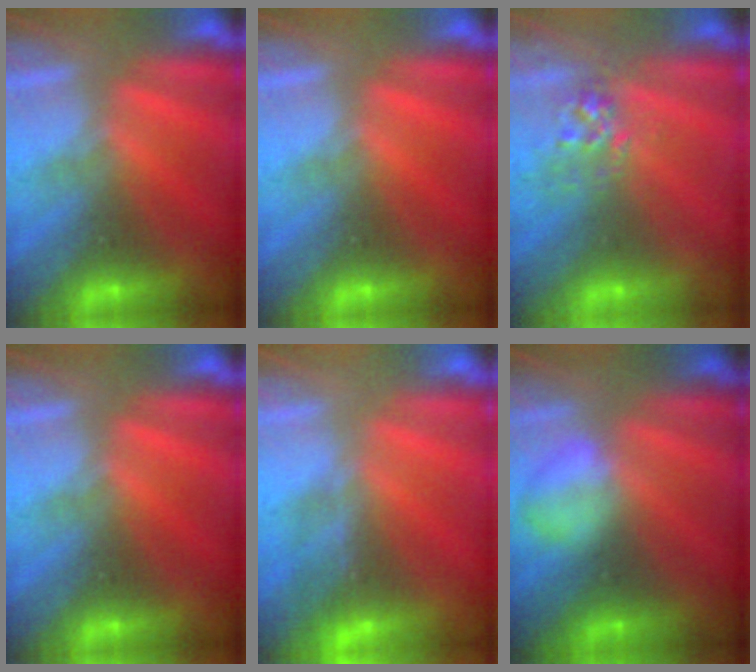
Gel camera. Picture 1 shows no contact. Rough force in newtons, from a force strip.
{"total": 0.0}
{"total": 2.9}
{"total": 0.0}
{"total": 1.3}
{"total": 2.3}